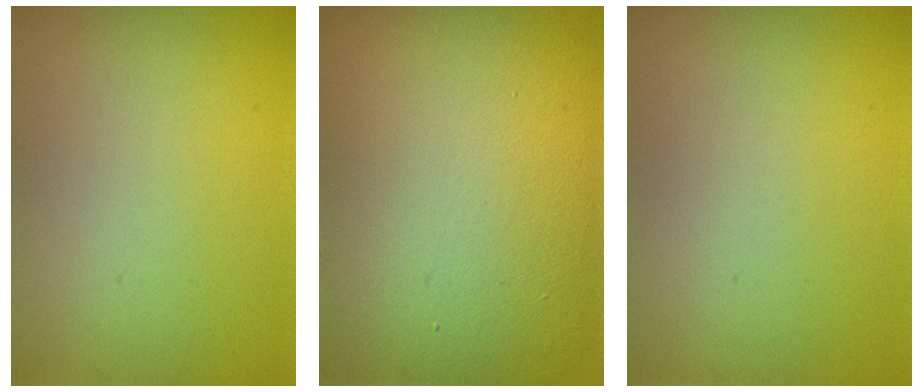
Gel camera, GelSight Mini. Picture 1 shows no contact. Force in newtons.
{"total": 20.6, "press": 20.5, "slide": 1.3}
{"total": 0.0}